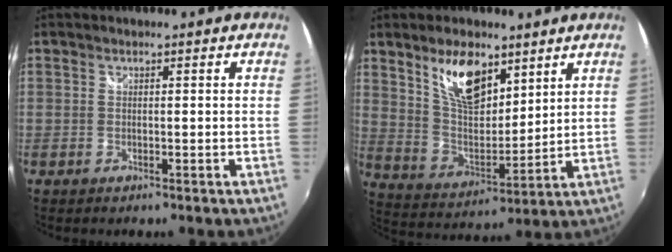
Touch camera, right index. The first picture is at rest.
{"total": 12.8, "force": [7.6, 5.9, 8.4], "torque": [-0.148, 0.004, 0.149]}